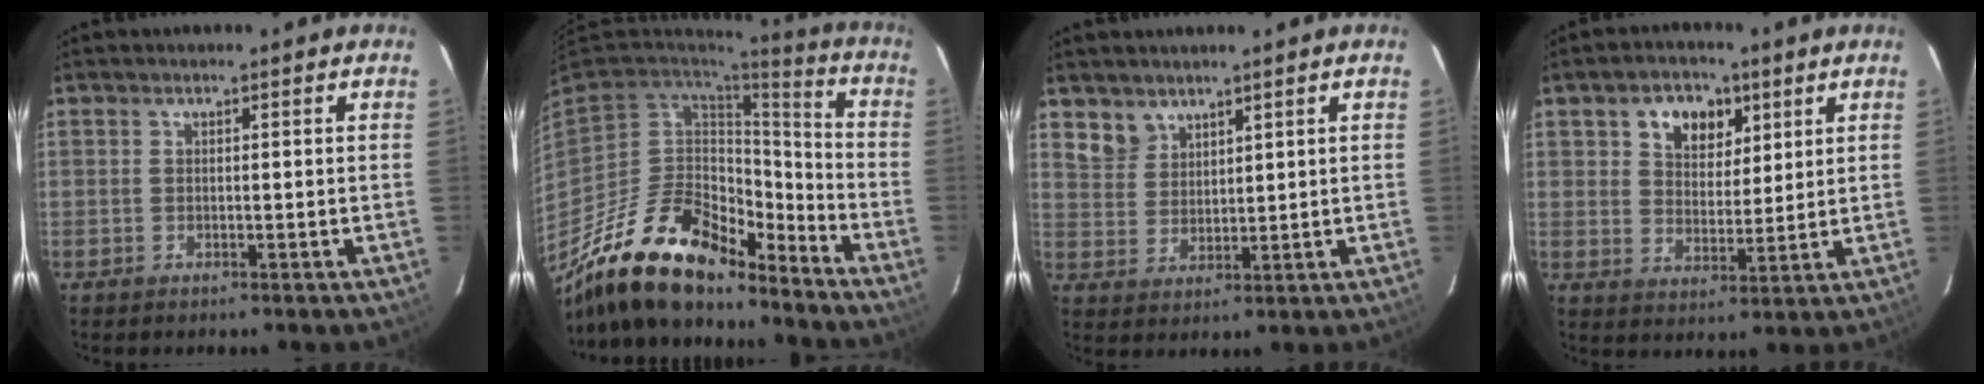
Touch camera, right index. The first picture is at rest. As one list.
[{"total": 23.3, "force": [-17.7, 9.6, 11.9], "torque": [-0.241, -0.003, -0.301]}, {"total": 4.6, "force": [3.6, 2.8, 0.4], "torque": [-0.002, 0.013, 0.079]}, {"total": 8.2, "force": [4.0, 5.9, 4.2], "torque": [-0.072, 0.018, 0.069]}]